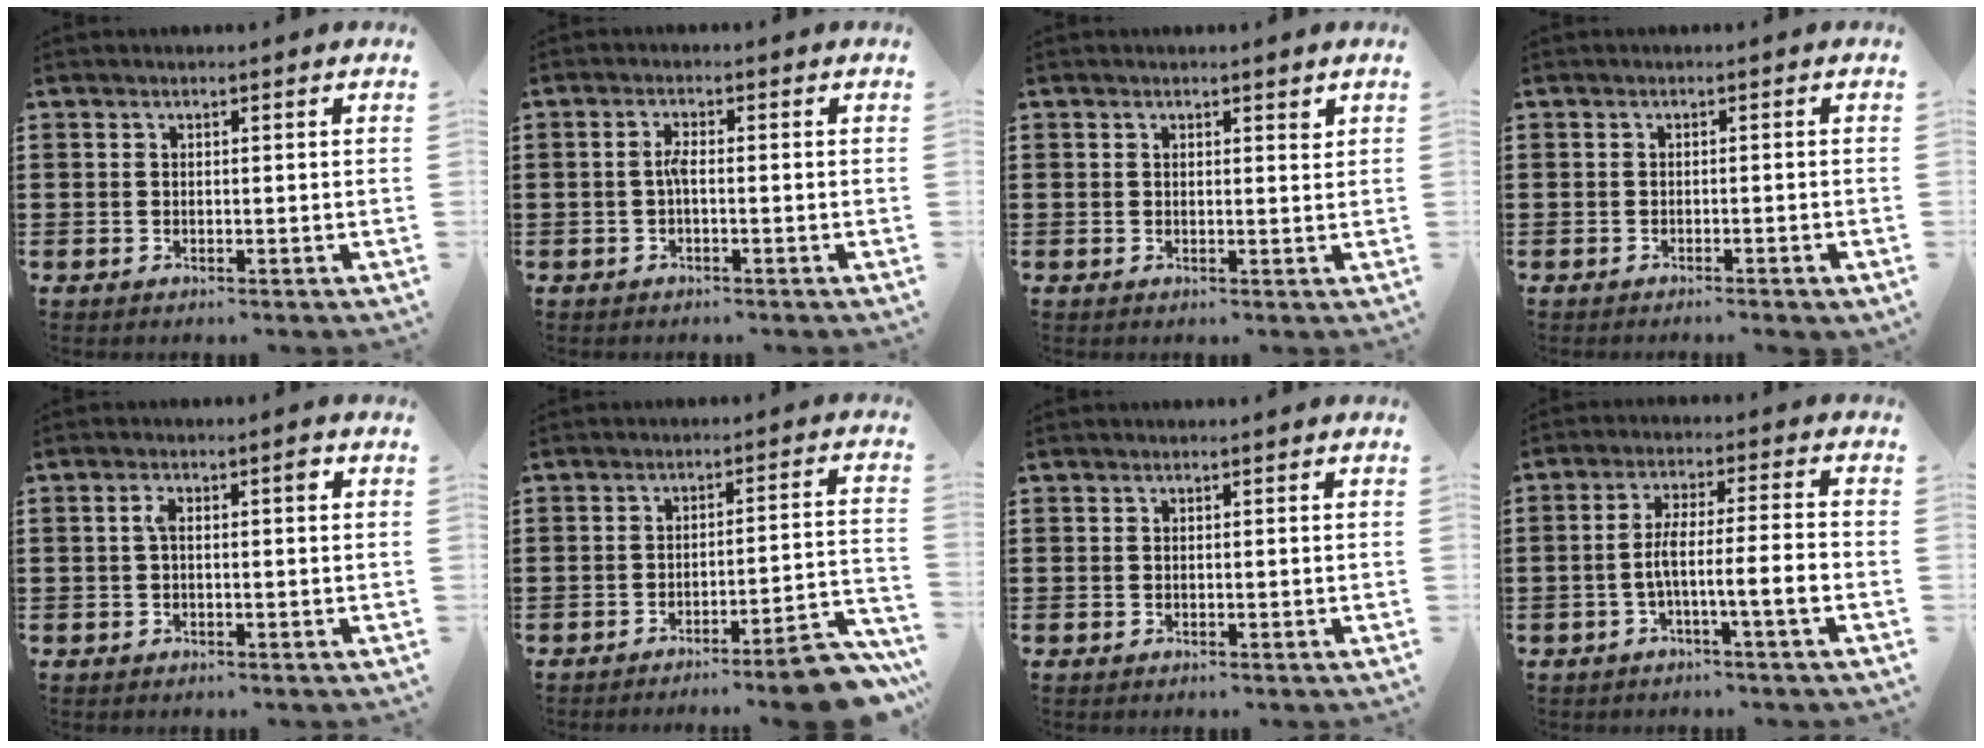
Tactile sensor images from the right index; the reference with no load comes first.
{"total": 2.1, "force": [-0.4, 0.5, 2.0], "torque": [-0.047, 0.000, -0.012]}
{"total": 1.0, "force": [0.6, 0.4, 0.8], "torque": [-0.008, -0.001, 0.009]}
{"total": 0.6, "force": [-0.5, -0.1, 0.1], "torque": [-0.003, -0.001, -0.011]}
{"total": 2.9, "force": [0.2, 0.7, 2.8], "torque": [-0.045, 0.002, -0.001]}
{"total": 6.9, "force": [-5.9, 0.0, 3.6], "torque": [-0.050, 0.002, -0.108]}
{"total": 0.0}
{"total": 6.3, "force": [-2.3, 0.2, 5.9], "torque": [-0.111, -0.002, -0.048]}